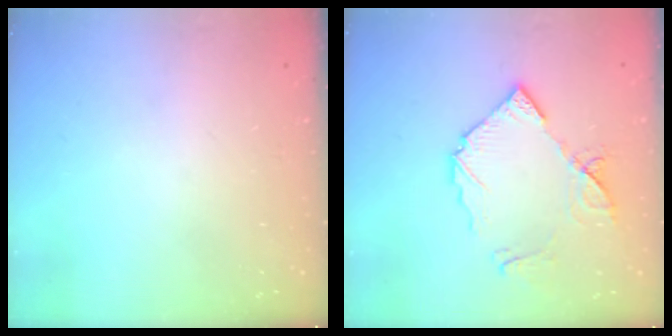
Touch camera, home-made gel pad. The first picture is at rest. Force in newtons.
{"total": 11.8, "press": 11.7, "slide": 1.2}